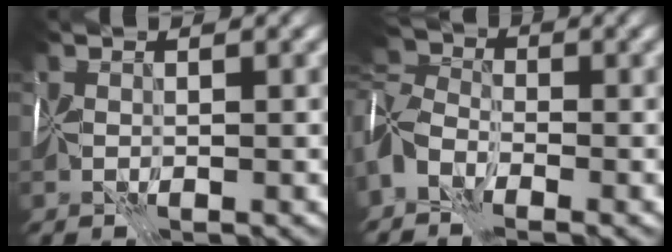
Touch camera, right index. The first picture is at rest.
{"total": 5.3, "force": [-3.4, 2.9, 2.9], "torque": [-0.060, 0.002, -0.084]}